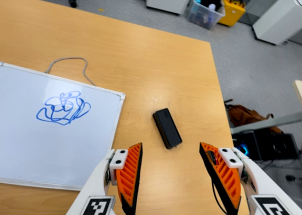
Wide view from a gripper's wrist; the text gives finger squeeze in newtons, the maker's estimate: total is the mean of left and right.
{"total": 0.0}